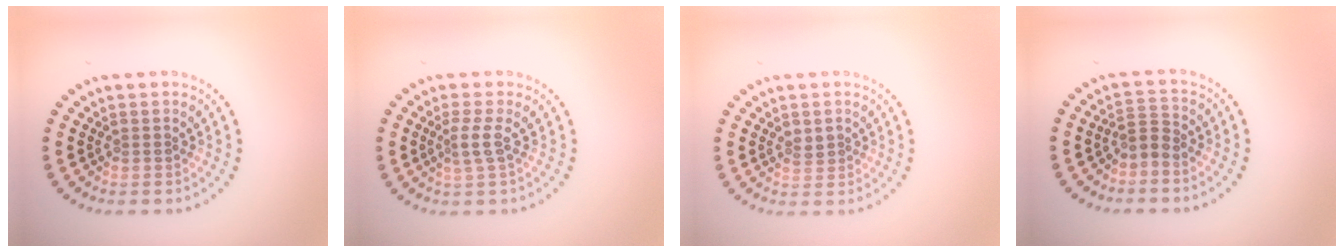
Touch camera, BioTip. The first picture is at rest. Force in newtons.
{"total": 1.8, "press": 1.3, "slide": 1.3}
{"total": 1.1, "press": 1.0, "slide": 0.4}
{"total": 1.8, "press": 1.3, "slide": 1.1}